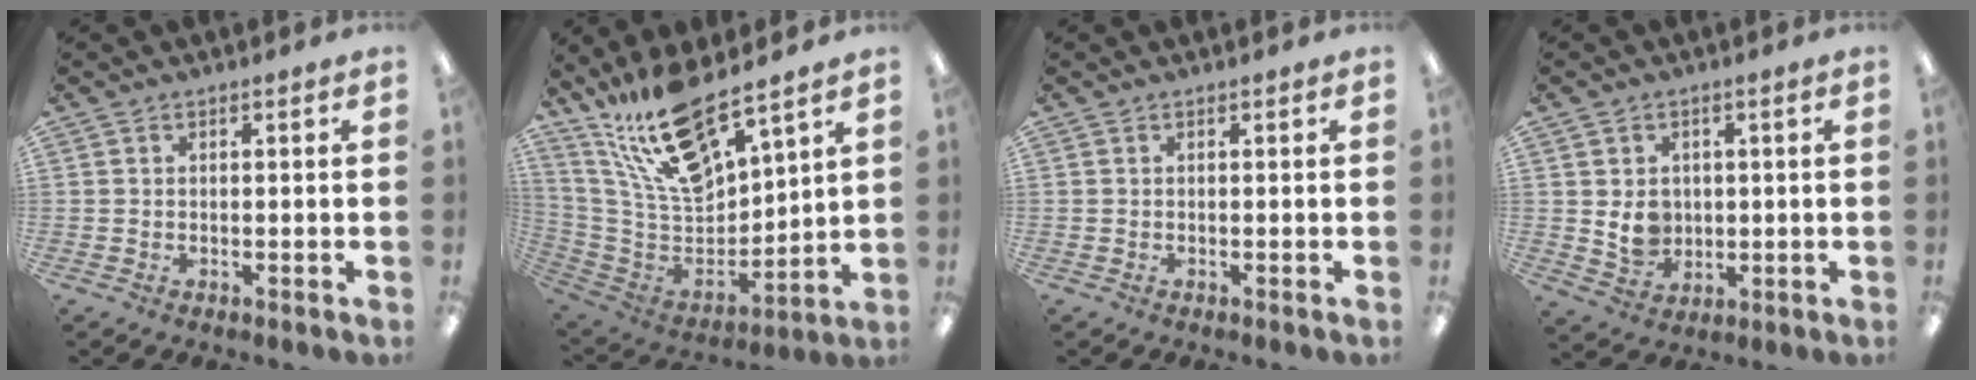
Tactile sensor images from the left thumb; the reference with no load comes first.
{"total": 19.2, "force": [14.9, 5.7, 10.8], "torque": [-0.217, -0.098, 0.261]}
{"total": 0.0}
{"total": 6.1, "force": [0.8, 5.3, 2.8], "torque": [-0.045, 0.001, 0.015]}